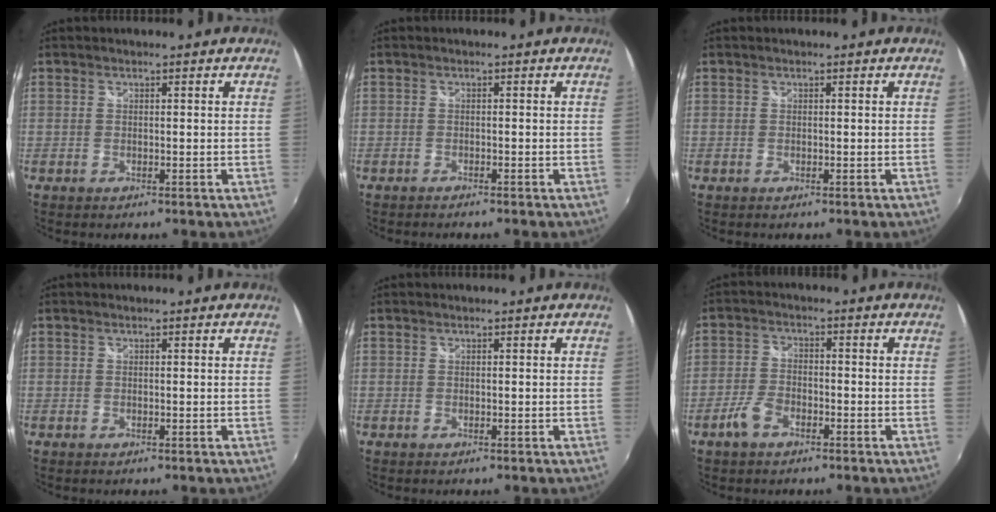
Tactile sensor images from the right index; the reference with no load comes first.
{"total": 1.2, "force": [-1.1, 0.2, 0.4], "torque": [-0.014, -0.006, -0.020]}
{"total": 0.0}
{"total": 0.0}
{"total": 0.0}
{"total": 5.0, "force": [-3.0, 2.6, 3.2], "torque": [-0.077, 0.001, -0.056]}